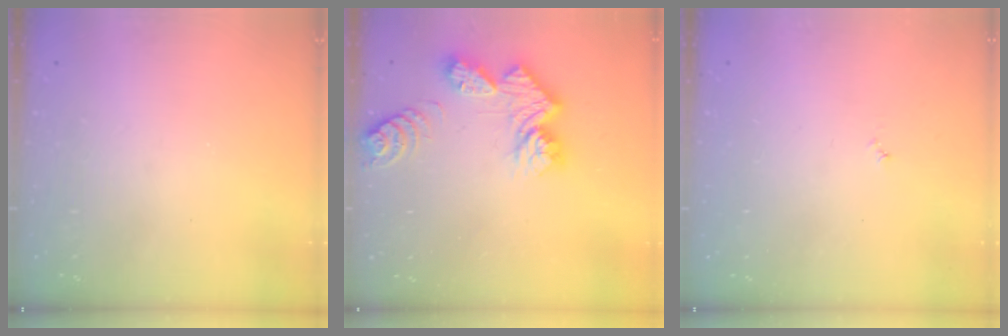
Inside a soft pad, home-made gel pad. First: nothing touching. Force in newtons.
{"total": 11.9, "press": 11.8, "slide": 1.0}
{"total": 3.0, "press": 2.9, "slide": 0.3}